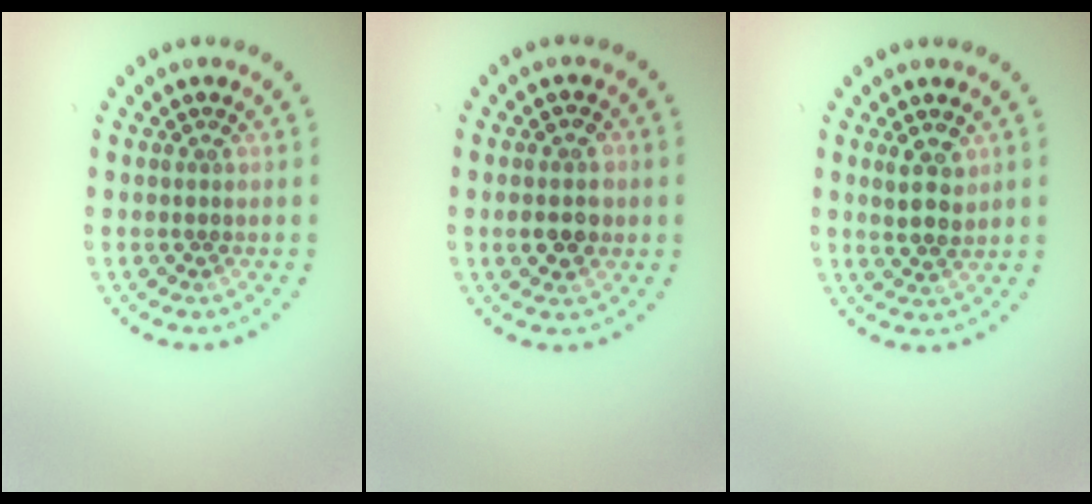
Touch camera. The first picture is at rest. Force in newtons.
{"total": 3.5, "press": 3.5, "slide": 0.3}
{"total": 2.4, "press": 2.3, "slide": 0.8}